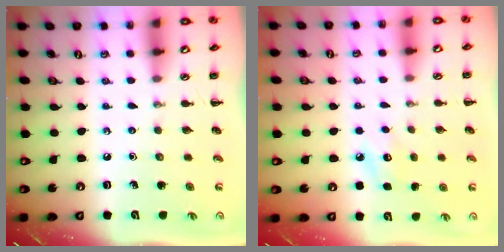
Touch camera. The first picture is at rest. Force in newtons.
{"total": 8.2, "press": 8.0, "slide": 1.9}